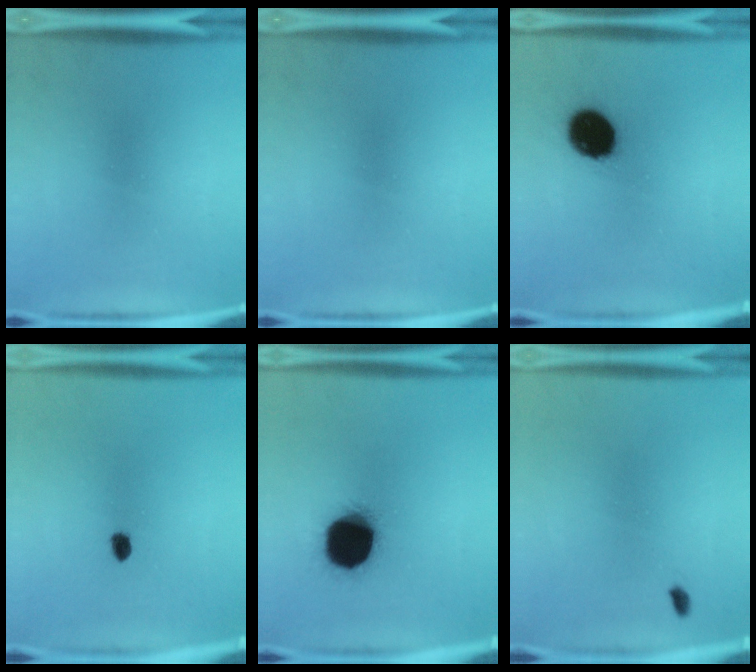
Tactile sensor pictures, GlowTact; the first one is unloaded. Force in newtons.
{"total": 0.0}
{"total": 14.4}
{"total": 1.7}
{"total": 19.4}
{"total": 1.1}